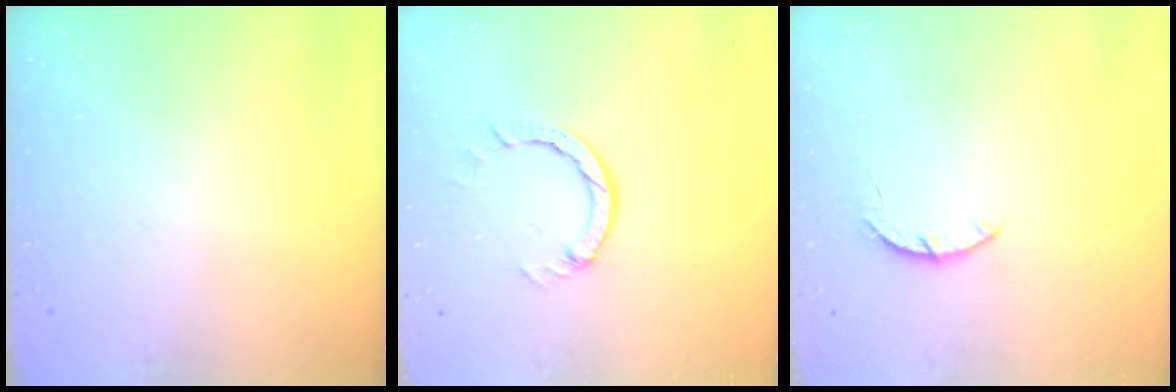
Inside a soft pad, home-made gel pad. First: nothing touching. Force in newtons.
{"total": 2.7, "press": 2.7, "slide": 0.3}
{"total": 2.9, "press": 2.8, "slide": 0.5}